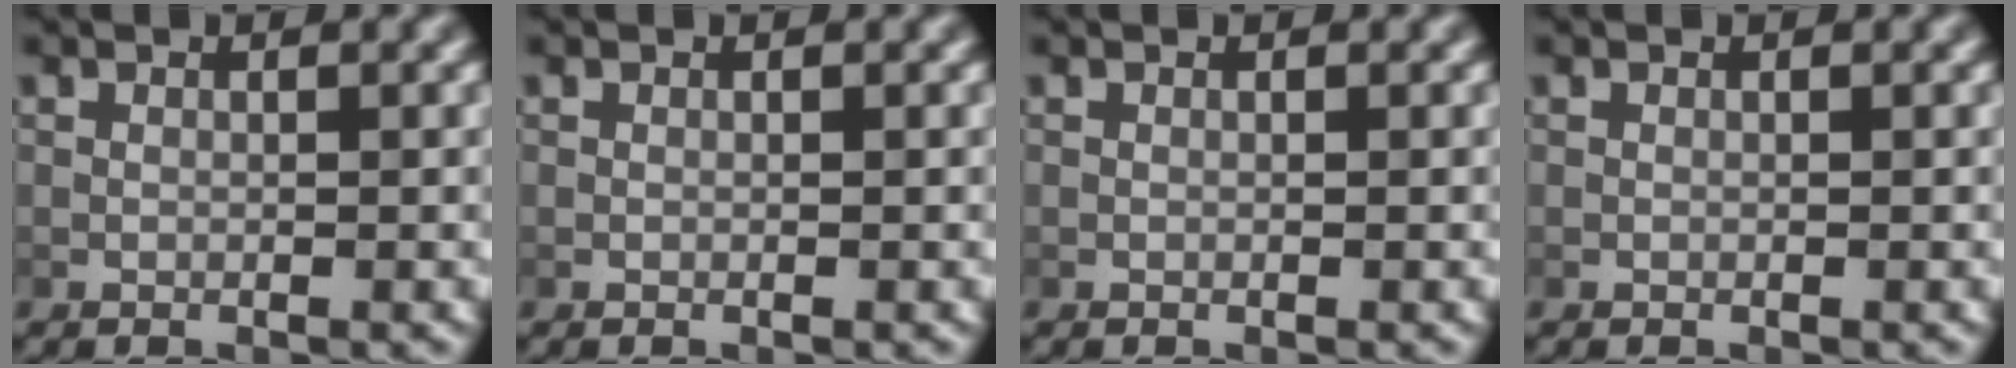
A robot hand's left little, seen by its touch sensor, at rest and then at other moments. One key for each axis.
{"total": 0.0}
{"total": 0.0}
{"total": 0.0}